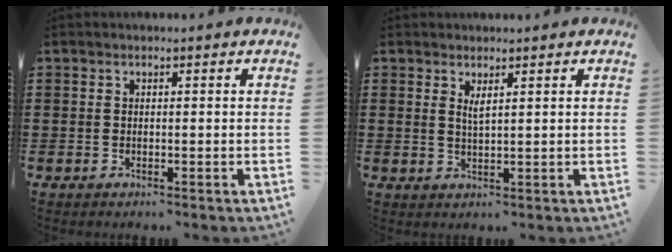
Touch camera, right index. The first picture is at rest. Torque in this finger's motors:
{"motor_torque": [-0.09, 0.52, -0.02, 0.00]}